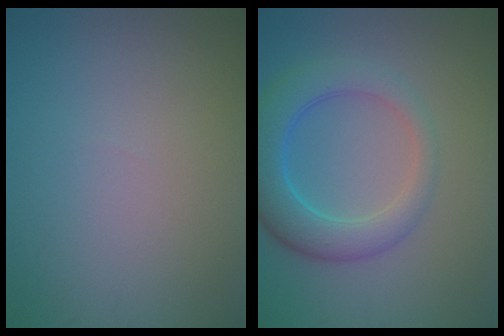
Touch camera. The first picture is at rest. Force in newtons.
{"total": 5.5, "press": 5.5, "slide": 0.2}